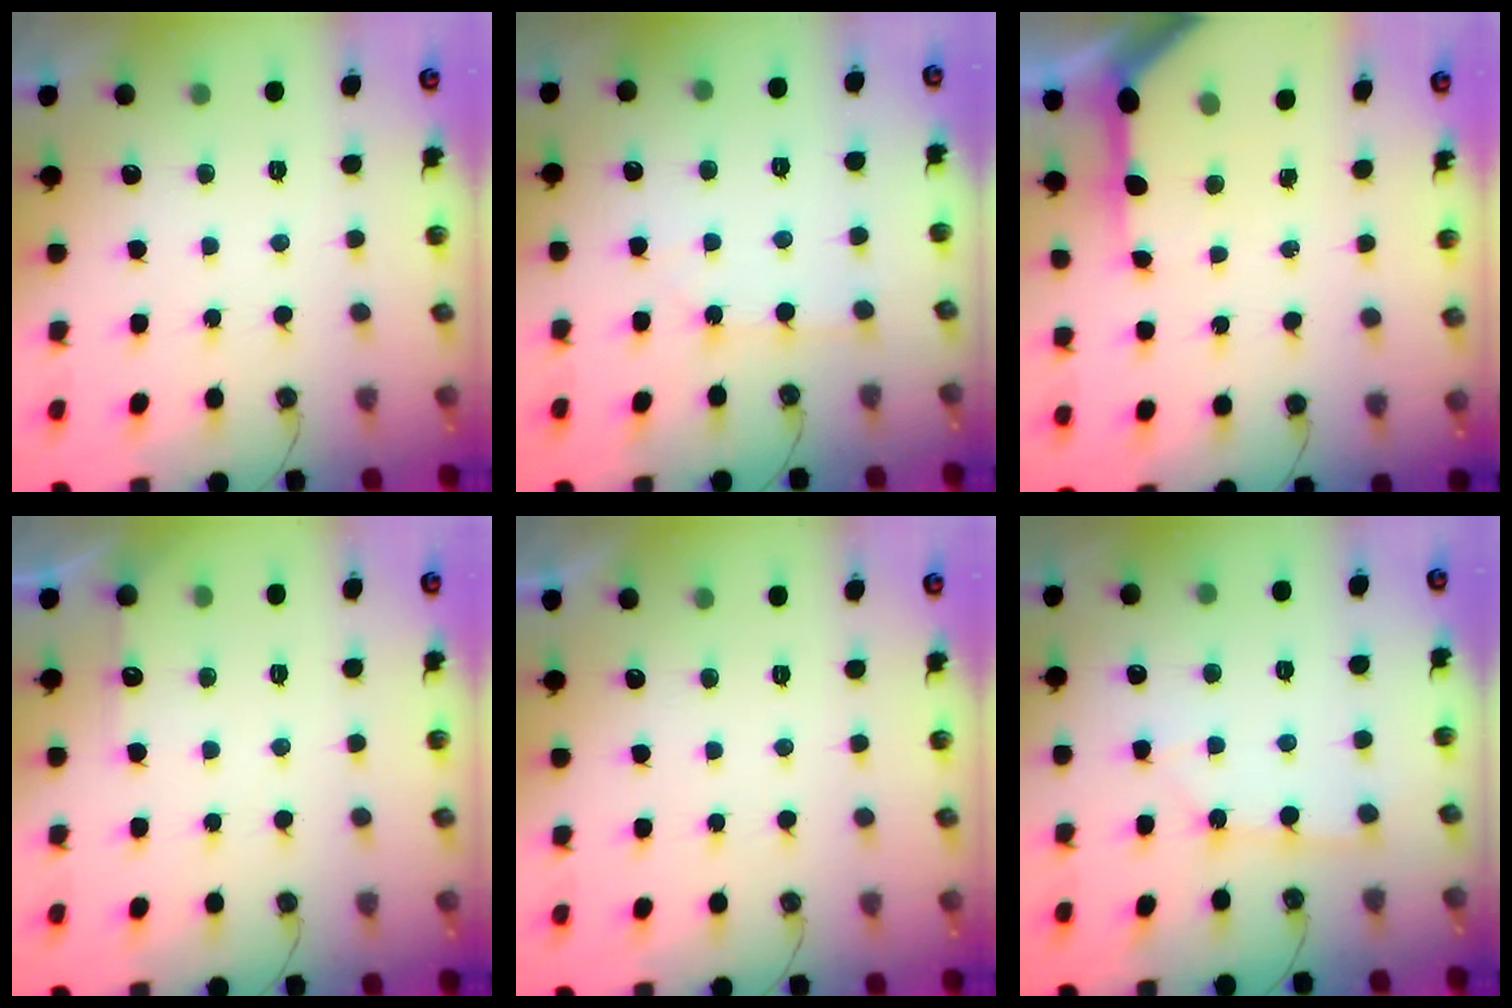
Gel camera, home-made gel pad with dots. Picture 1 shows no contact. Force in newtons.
{"total": 2.0, "press": 2.0, "slide": 0.2}
{"total": 9.0, "press": 8.9, "slide": 1.0}
{"total": 4.3, "press": 4.3, "slide": 0.5}
{"total": 0.0}
{"total": 2.0, "press": 2.0, "slide": 0.2}